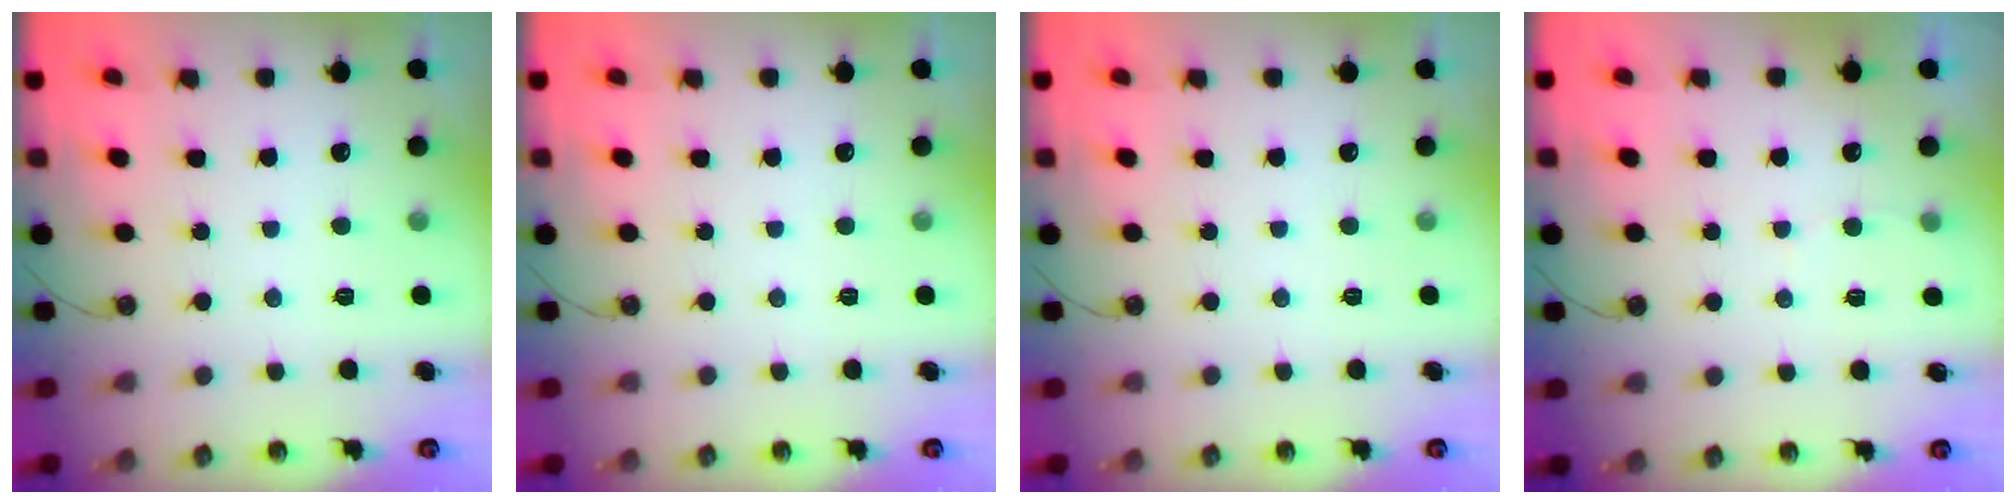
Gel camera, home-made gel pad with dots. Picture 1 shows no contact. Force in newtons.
{"total": 0.0}
{"total": 0.0}
{"total": 2.3, "press": 2.3, "slide": 0.3}